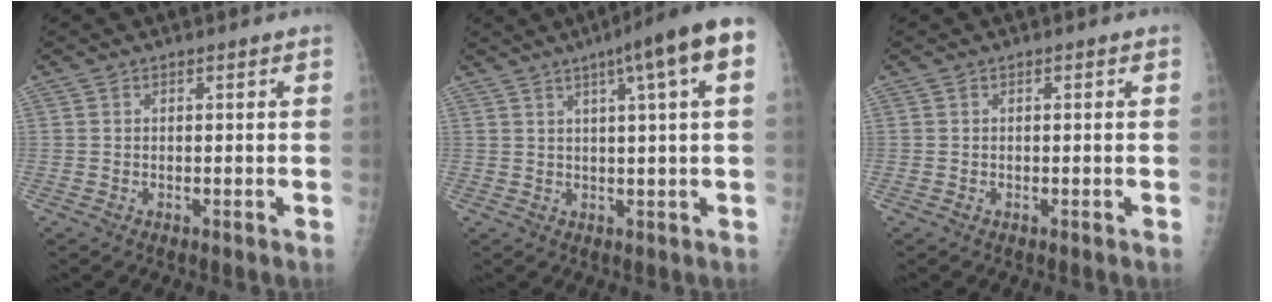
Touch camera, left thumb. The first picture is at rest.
{"total": 10.7, "force": [4.3, 0.4, 9.9], "torque": [-0.142, 0.014, 0.052]}
{"total": 0.0}